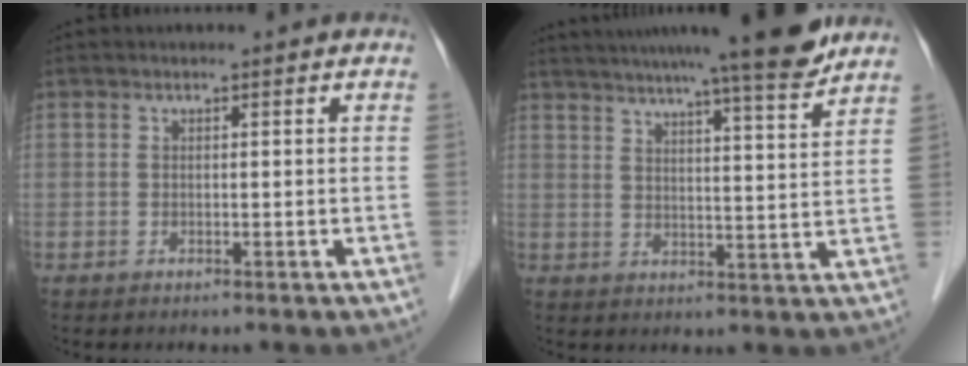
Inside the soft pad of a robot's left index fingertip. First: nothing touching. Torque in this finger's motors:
{"motor_torque": [0.40, -0.52, 0.86, 0.17]}